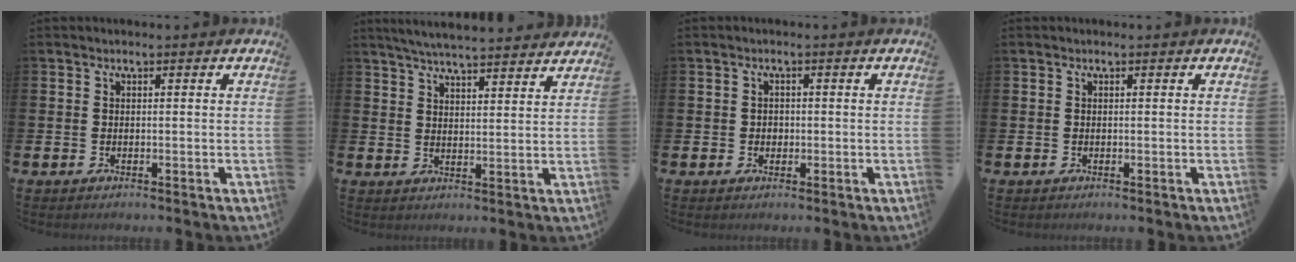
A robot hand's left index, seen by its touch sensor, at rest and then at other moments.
{"total": 5.3, "force": [5.2, 0.0, 1.0], "torque": [-0.029, -0.029, 0.092]}
{"total": 1.2, "force": [0.1, 1.1, 0.4], "torque": [0.002, 0.004, -0.002]}
{"total": 0.0}